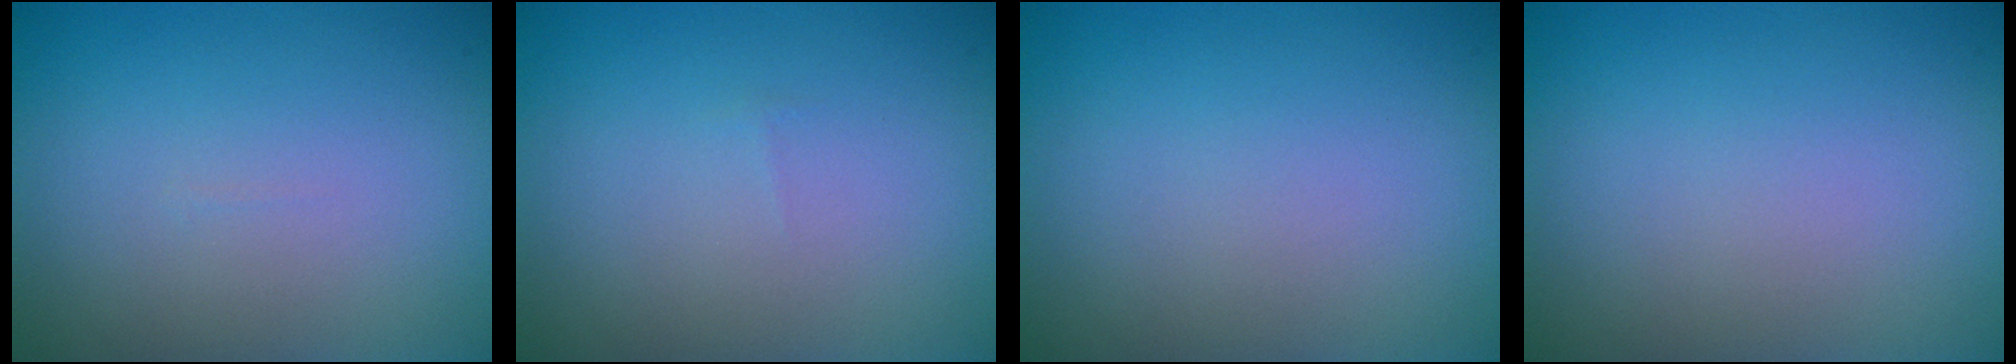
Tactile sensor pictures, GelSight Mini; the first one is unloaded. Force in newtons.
{"total": 0.0}
{"total": 0.0}
{"total": 0.0}